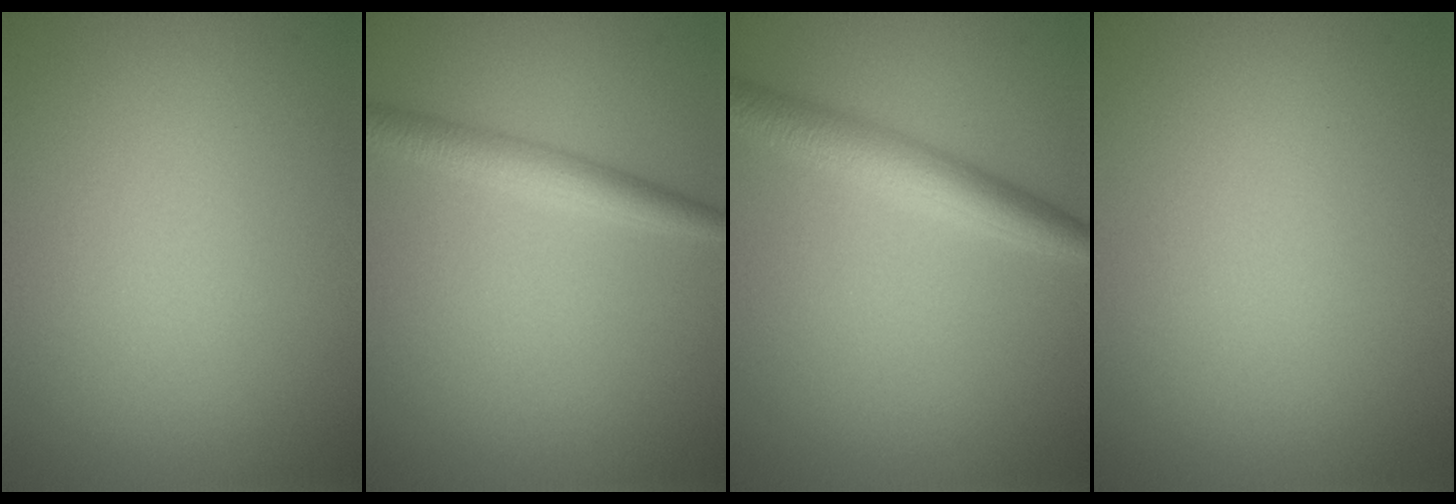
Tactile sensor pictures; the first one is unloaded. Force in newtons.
{"total": 2.7, "press": 2.7, "slide": 0.1}
{"total": 3.9, "press": 3.9, "slide": 0.0}
{"total": 0.0}